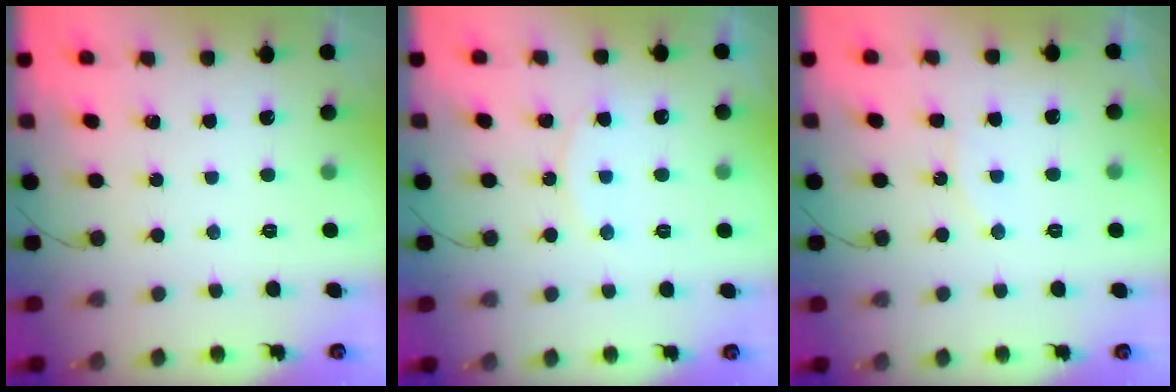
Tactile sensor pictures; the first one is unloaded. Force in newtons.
{"total": 7.5, "press": 7.5, "slide": 0.5}
{"total": 7.9, "press": 7.8, "slide": 0.7}